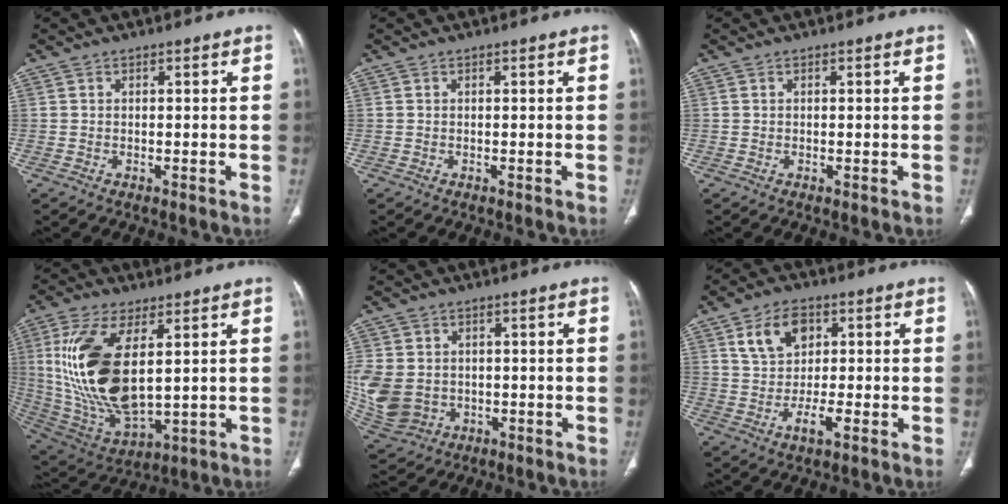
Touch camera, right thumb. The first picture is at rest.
{"total": 0.0}
{"total": 0.0}
{"total": 20.5, "force": [3.9, 9.6, 17.7], "torque": [-0.363, -0.026, 0.090]}
{"total": 17.1, "force": [-1.6, 14.3, 9.2], "torque": [-0.244, 0.005, -0.004]}
{"total": 9.1, "force": [1.9, 5.9, 6.6], "torque": [-0.104, -0.003, 0.034]}